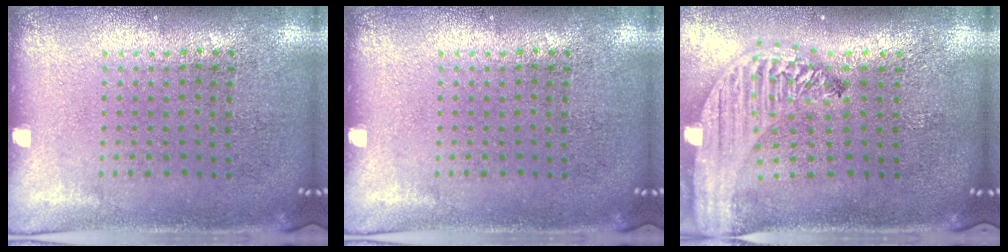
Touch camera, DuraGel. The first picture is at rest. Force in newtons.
{"total": 0.0}
{"total": 2.7, "press": 2.2, "slide": 1.5}